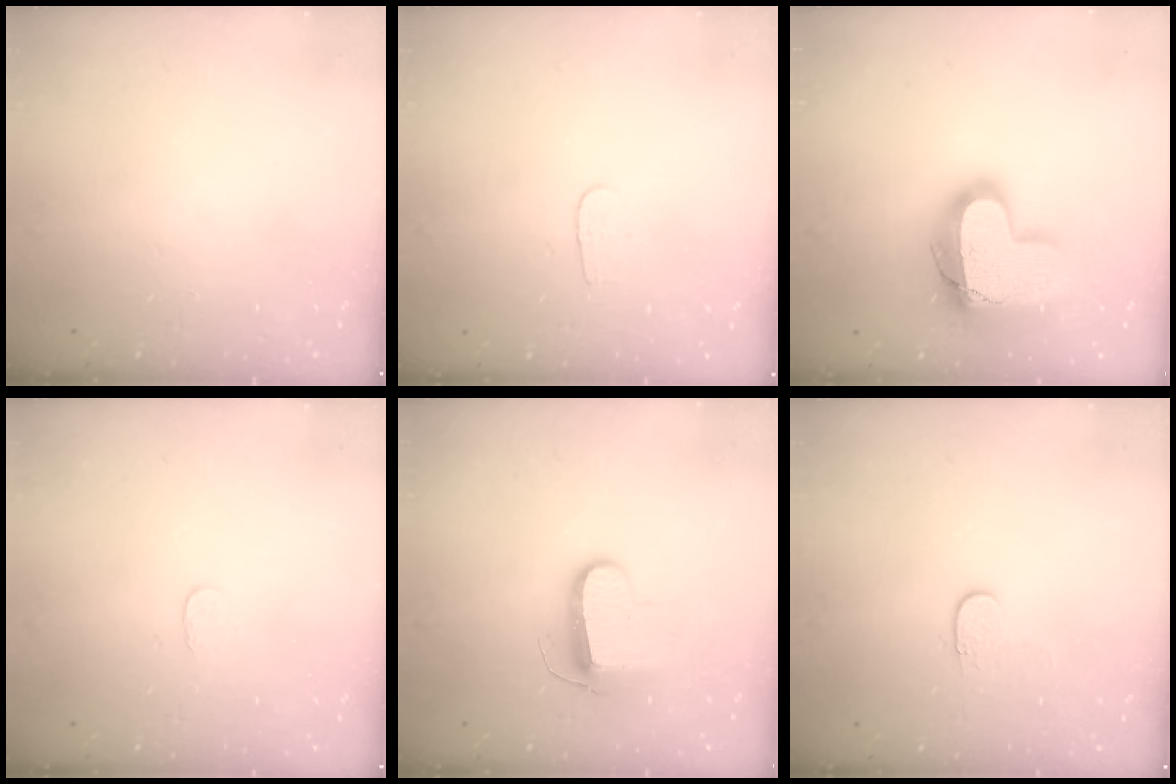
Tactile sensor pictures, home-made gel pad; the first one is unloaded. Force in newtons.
{"total": 3.7, "press": 3.6, "slide": 0.4}
{"total": 20.3, "press": 20.3, "slide": 1.5}
{"total": 2.6, "press": 2.6, "slide": 0.2}
{"total": 9.8, "press": 9.8, "slide": 0.4}
{"total": 3.9, "press": 3.8, "slide": 0.5}